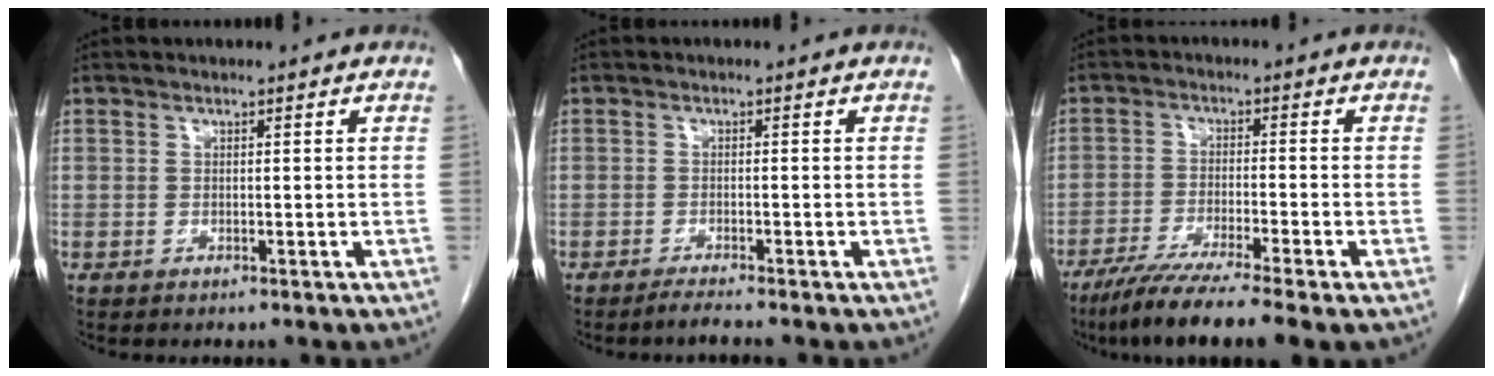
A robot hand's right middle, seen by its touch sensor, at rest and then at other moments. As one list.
[{"total": 1.8, "force": [-1.6, -0.5, 0.7], "torque": [-0.019, -0.003, -0.030]}, {"total": 9.2, "force": [-6.9, -0.7, 6.1], "torque": [-0.098, -0.026, -0.114]}]